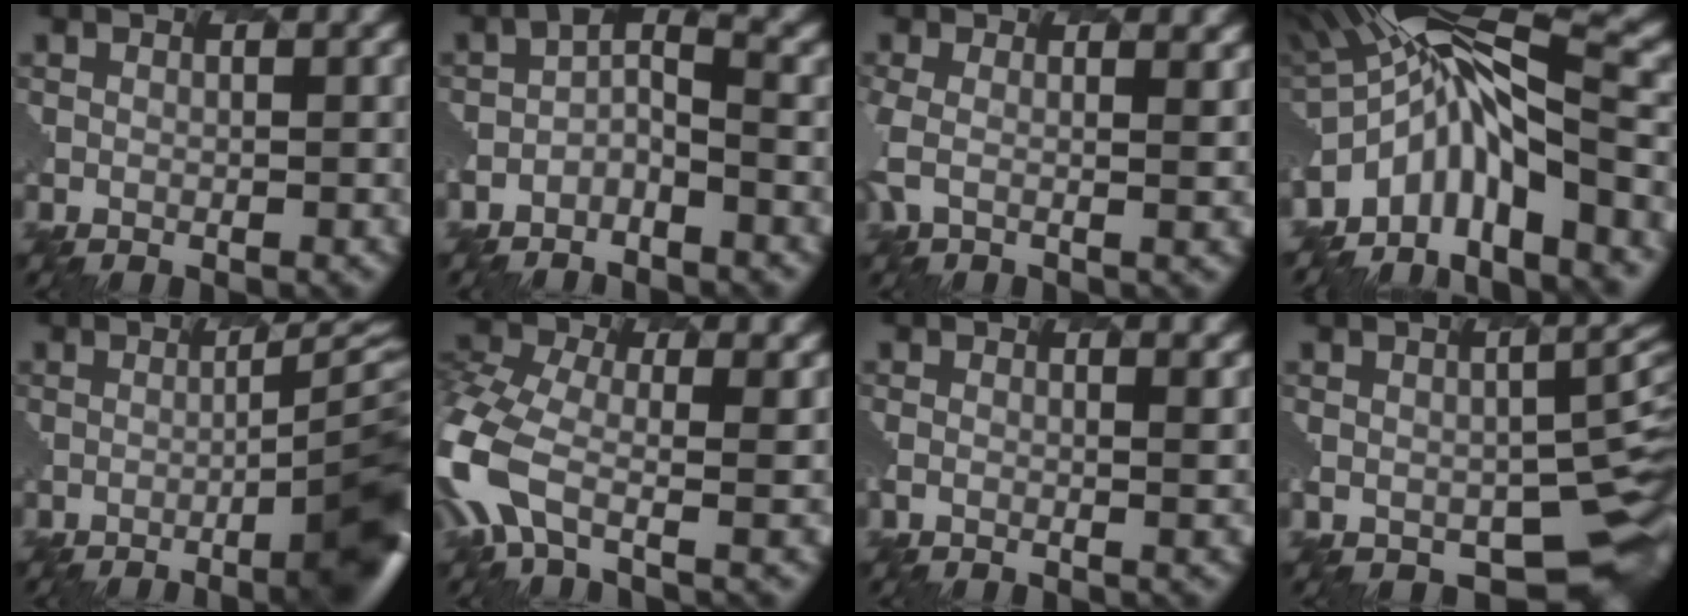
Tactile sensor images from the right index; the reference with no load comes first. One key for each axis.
{"total": 2.0, "fx": -1.6, "fy": 0.9, "fz": 0.8, "tx": -0.026, "ty": 0.023, "tz": -0.058}
{"total": 1.5, "fx": 0.7, "fy": 0.1, "fz": 1.3, "tx": -0.026, "ty": 0.008, "tz": -0.010}
{"total": 8.7, "fx": -4.9, "fy": 2.5, "fz": 6.8, "tx": -0.136, "ty": 0.033, "tz": -0.097}
{"total": 9.4, "fx": -3.6, "fy": 2.1, "fz": 8.4, "tx": -0.068, "ty": 0.016, "tz": -0.060}
{"total": 5.6, "fx": -2.1, "fy": 2.9, "fz": 4.3, "tx": -0.151, "ty": -0.007, "tz": -0.071}
{"total": 0.6, "fx": 0.5, "fy": -0.3, "fz": 0.4, "tx": 0.002, "ty": 0.008, "tz": -0.008}
{"total": 8.7, "fx": -2.8, "fy": 4.9, "fz": 6.7, "tx": -0.084, "ty": -0.022, "tz": -0.026}